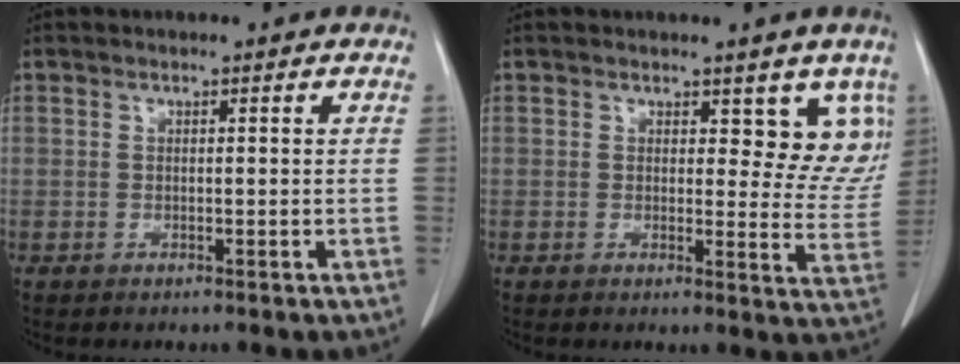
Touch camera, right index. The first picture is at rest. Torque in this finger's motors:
{"motor_torque": [-0.04, 0.31, 0.05, 0.00]}